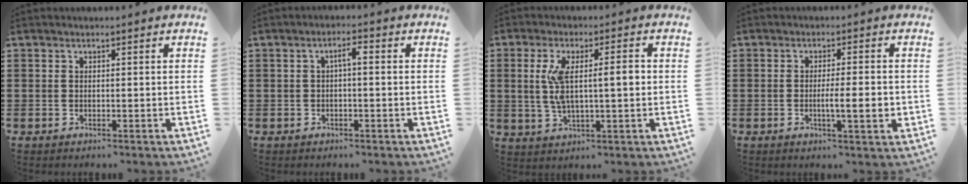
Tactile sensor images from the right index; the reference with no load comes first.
{"total": 2.3, "force": [-0.1, 0.5, 2.2], "torque": [-0.043, 0.006, -0.005]}
{"total": 7.4, "force": [0.9, 1.9, 7.1], "torque": [-0.141, 0.001, 0.010]}
{"total": 5.1, "force": [-0.9, 0.7, 5.0], "torque": [-0.075, -0.008, -0.017]}